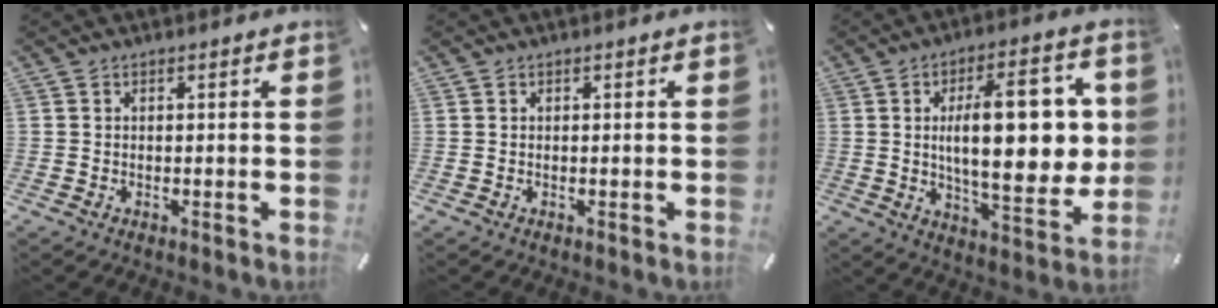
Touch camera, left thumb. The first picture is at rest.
{"total": 0.0}
{"total": 21.8, "force": [2.8, 9.1, 19.5], "torque": [-0.285, -0.006, 0.038]}